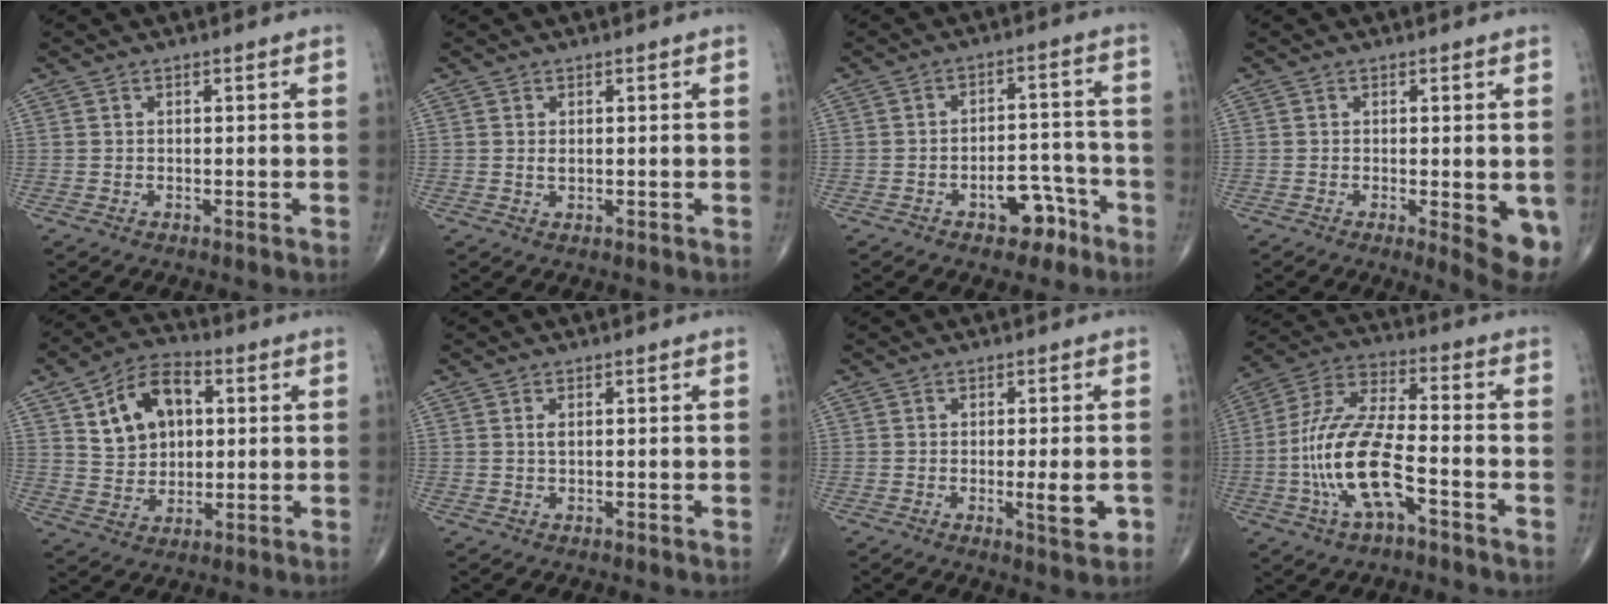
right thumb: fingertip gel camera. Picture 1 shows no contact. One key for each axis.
{"total": 0.7, "fx": 0.2, "fy": 0.4, "fz": 0.6, "tx": -0.006, "ty": -0.001, "tz": 0.004}
{"total": 7.3, "fx": -4.3, "fy": 4.2, "fz": 4.2, "tx": -0.032, "ty": 0.048, "tz": -0.059}
{"total": 6.5, "fx": -1.2, "fy": 1.9, "fz": 6.1, "tx": -0.076, "ty": -0.017, "tz": -0.014}
{"total": 12.7, "fx": 3.7, "fy": 8.7, "fz": 8.5, "tx": -0.117, "ty": 0.004, "tz": 0.064}
{"total": 0.8, "fx": 0.2, "fy": 0.3, "fz": 0.7, "tx": -0.017, "ty": 0.002, "tz": 0.006}
{"total": 6.7, "fx": -1.6, "fy": 1.8, "fz": 6.2, "tx": -0.085, "ty": -0.011, "tz": -0.019}
{"total": 15.9, "fx": -5.0, "fy": 6.1, "fz": 13.9, "tx": -0.287, "ty": 0.042, "tz": -0.094}